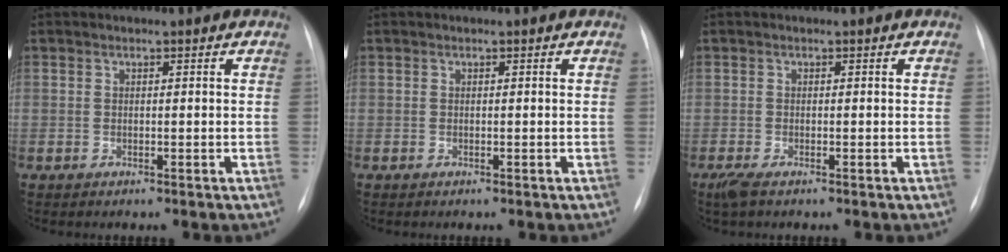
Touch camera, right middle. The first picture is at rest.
{"total": 0.0}
{"total": 2.1, "force": [-1.3, 0.5, 1.5], "torque": [-0.040, -0.009, -0.027]}